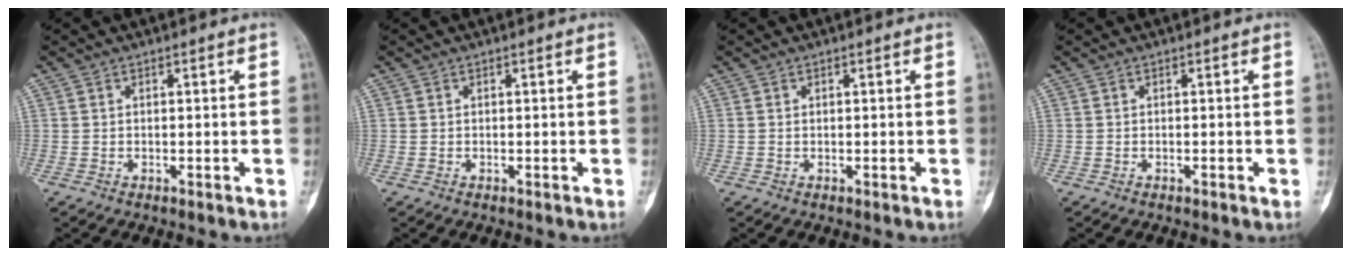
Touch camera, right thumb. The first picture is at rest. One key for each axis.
{"total": 0.0}
{"total": 0.0}
{"total": 0.0}